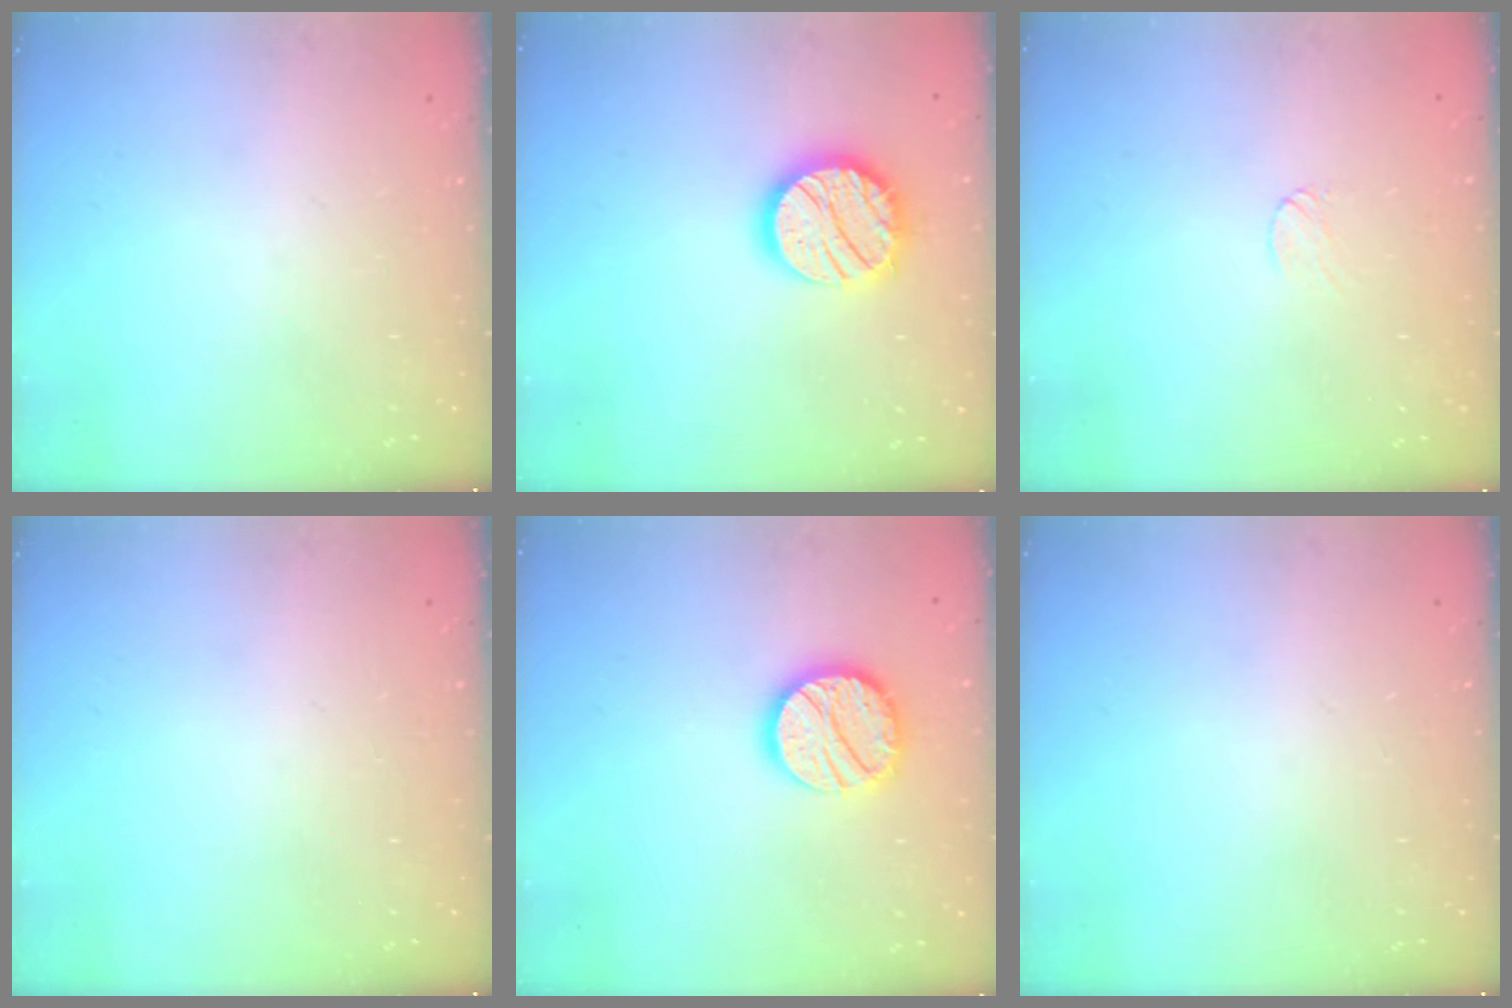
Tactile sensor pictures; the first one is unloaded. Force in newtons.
{"total": 17.0, "press": 17.0, "slide": 1.3}
{"total": 3.5, "press": 3.5, "slide": 0.4}
{"total": 0.0}
{"total": 15.2, "press": 15.2, "slide": 1.2}
{"total": 0.0}